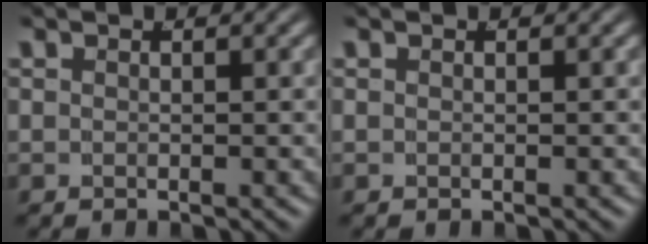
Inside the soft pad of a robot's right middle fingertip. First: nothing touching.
{"total": 0.0}